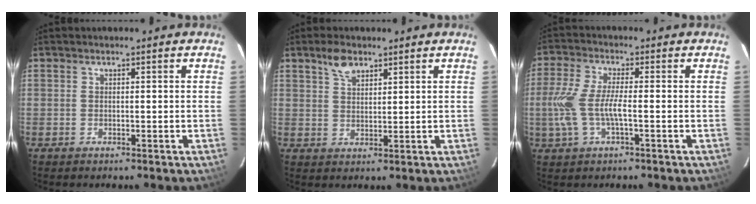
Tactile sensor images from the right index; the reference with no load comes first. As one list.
[{"total": 4.3, "force": [3.0, 2.1, 2.3], "torque": [-0.040, 0.008, 0.056]}, {"total": 8.5, "force": [-1.6, 2.0, 8.1], "torque": [-0.178, -0.003, -0.030]}]